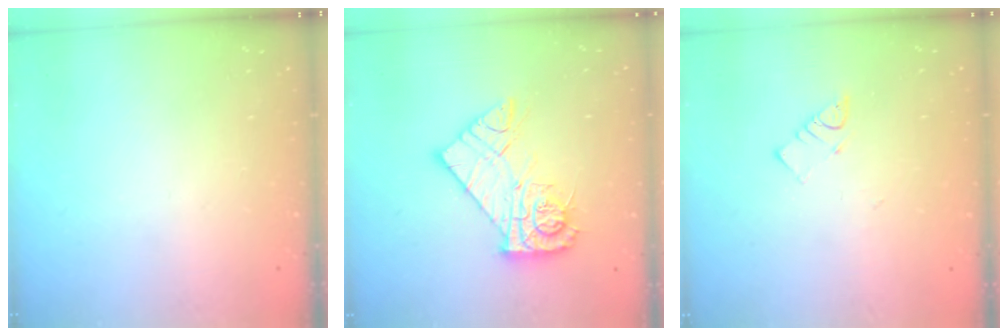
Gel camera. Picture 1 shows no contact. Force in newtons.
{"total": 14.6, "press": 14.6, "slide": 1.4}
{"total": 3.9, "press": 3.9, "slide": 0.5}